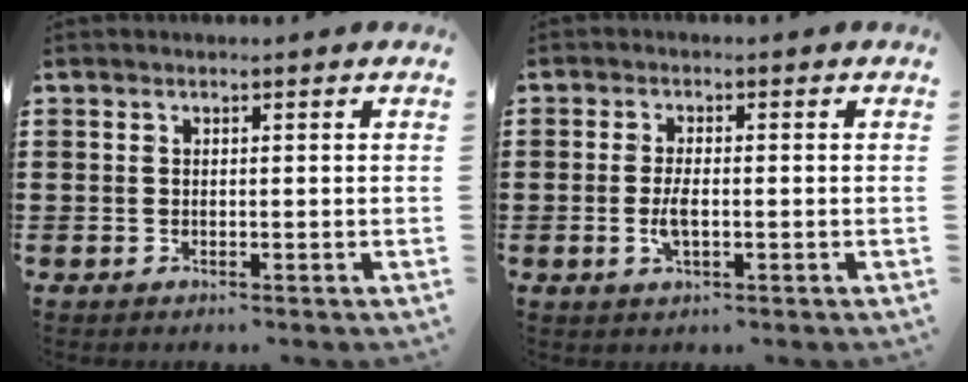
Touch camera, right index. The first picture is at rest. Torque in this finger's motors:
{"motor_torque": [2.14, 0.00, 0.17, 0.12]}